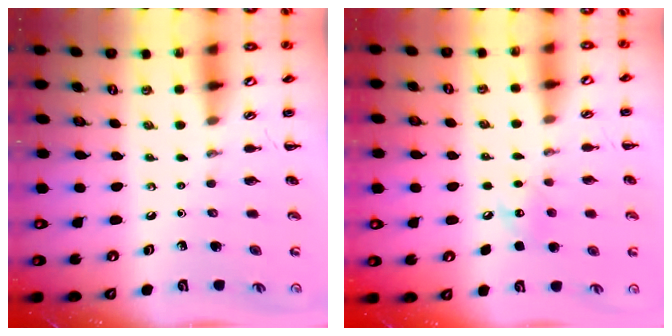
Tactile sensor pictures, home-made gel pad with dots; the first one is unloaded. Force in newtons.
{"total": 6.8, "press": 6.7, "slide": 0.6}